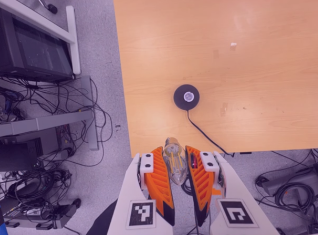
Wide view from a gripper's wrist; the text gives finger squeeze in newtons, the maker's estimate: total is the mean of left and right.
{"total": 21.3, "left": 25.5, "right": 17.0}